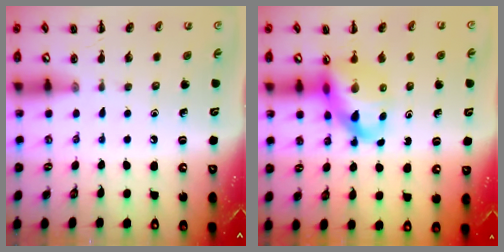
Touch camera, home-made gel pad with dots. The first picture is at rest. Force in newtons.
{"total": 11.3, "press": 10.9, "slide": 3.3}